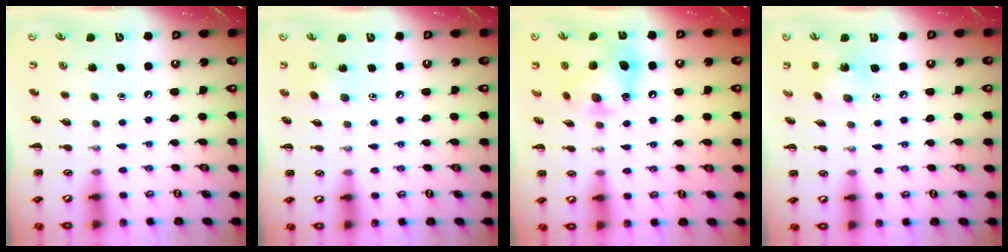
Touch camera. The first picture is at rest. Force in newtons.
{"total": 5.2, "press": 5.1, "slide": 1.3}
{"total": 11.8, "press": 11.7, "slide": 1.6}
{"total": 4.0, "press": 3.9, "slide": 0.8}